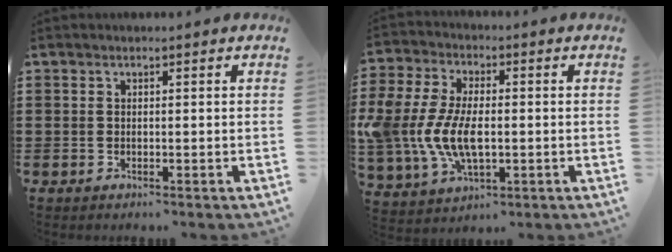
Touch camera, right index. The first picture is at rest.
{"total": 9.7, "force": [-1.2, 5.7, 7.8], "torque": [-0.196, -0.004, -0.028]}